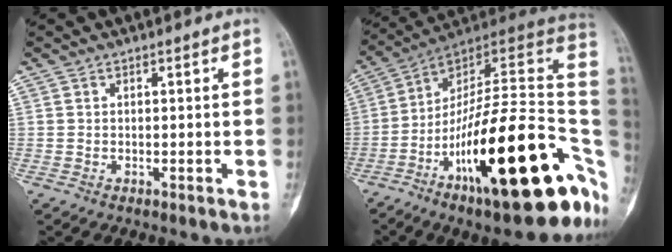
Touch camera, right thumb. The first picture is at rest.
{"total": 31.9, "force": [-9.6, 10.3, 28.7], "torque": [-0.351, 0.071, -0.150]}